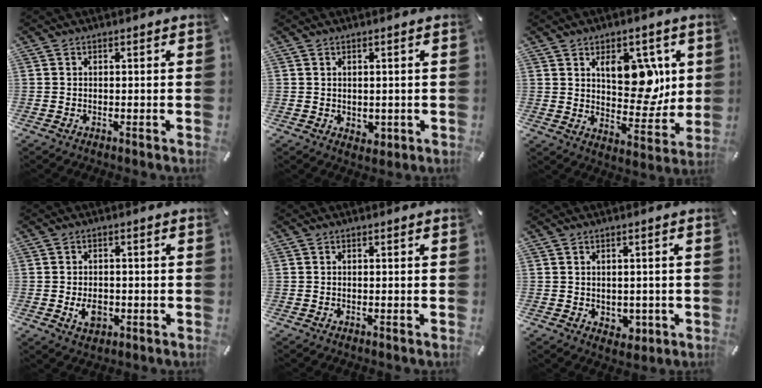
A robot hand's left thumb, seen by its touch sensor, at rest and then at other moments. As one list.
[{"total": 1.9, "force": [0.4, 1.7, 0.8], "torque": [-0.007, -0.001, 0.006]}, {"total": 12.9, "force": [5.0, 8.1, 8.7], "torque": [-0.105, -0.026, 0.088]}, {"total": 4.8, "force": [-1.1, 3.4, 3.2], "torque": [-0.061, -0.002, -0.021]}, {"total": 0.0}, {"total": 2.9, "force": [-0.1, 2.6, 1.2], "torque": [-0.006, -0.004, -0.004]}]